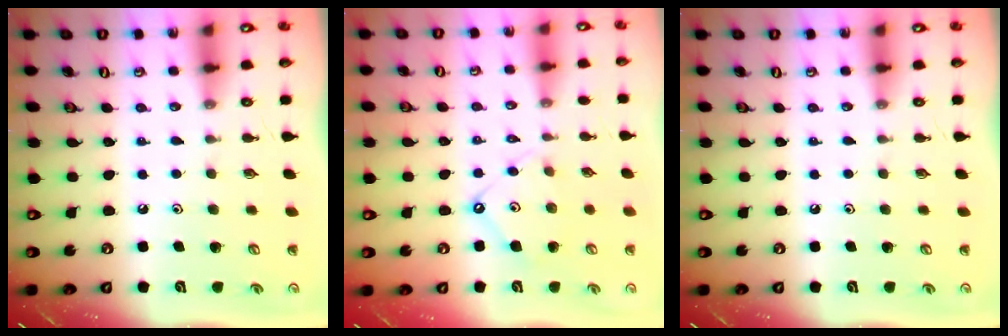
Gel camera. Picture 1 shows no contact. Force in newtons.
{"total": 8.5, "press": 8.4, "slide": 0.9}
{"total": 0.0}